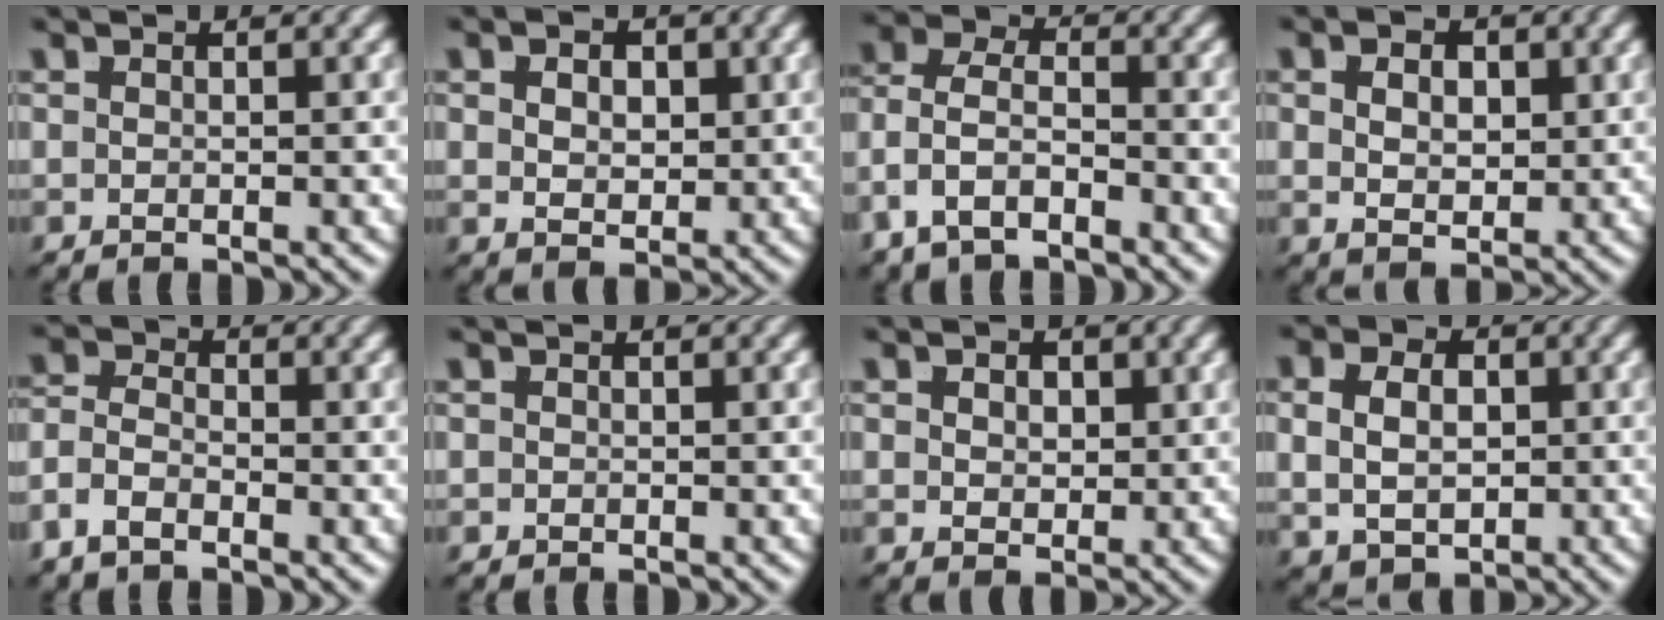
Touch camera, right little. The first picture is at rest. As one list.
[{"total": 2.3, "force": [0.4, 1.4, 1.7], "torque": [-0.019, -0.017, 0.022]}, {"total": 5.4, "force": [-1.8, 4.2, 2.9], "torque": [-0.082, -0.030, -0.028]}, {"total": 2.9, "force": [0.4, 1.7, 2.3], "torque": [-0.028, -0.014, 0.019]}, {"total": 3.5, "force": [-1.9, 2.5, 1.6], "torque": [-0.038, -0.022, -0.029]}, {"total": 0.0}, {"total": 1.9, "force": [0.6, 1.2, 1.3], "torque": [-0.013, -0.014, 0.024]}, {"total": 4.9, "force": [-0.1, 3.7, 3.2], "torque": [-0.048, -0.015, 0.010]}]